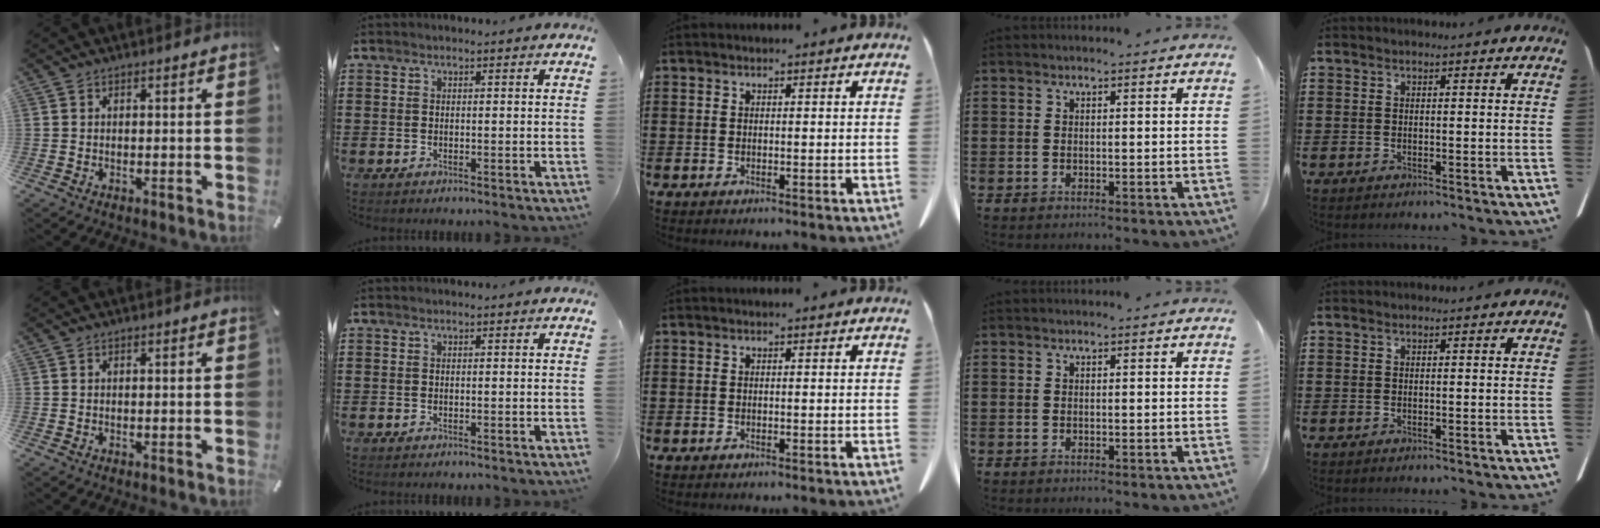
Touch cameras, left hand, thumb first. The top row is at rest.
{}